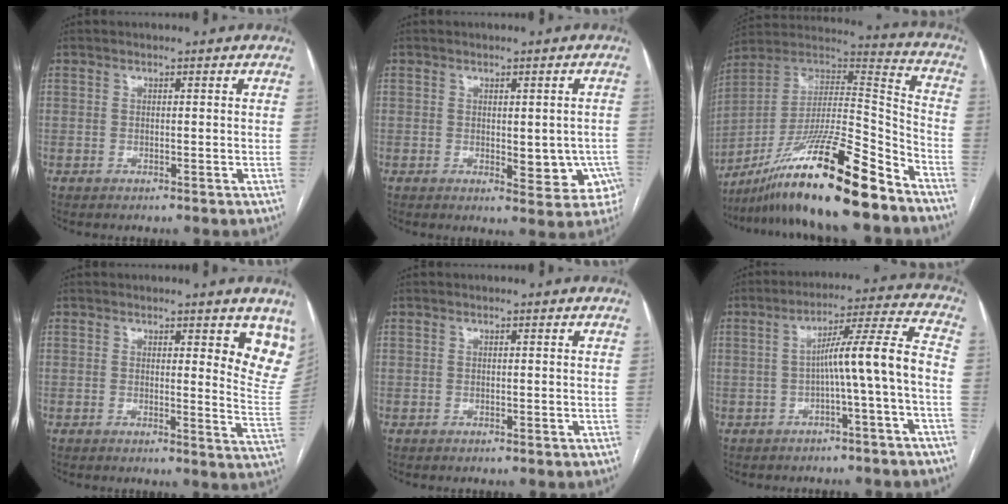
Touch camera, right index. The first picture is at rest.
{"total": 7.3, "force": [-1.7, 3.6, 6.1], "torque": [-0.050, 0.004, -0.013]}
{"total": 23.2, "force": [-16.7, 1.5, 16.0], "torque": [-0.278, -0.005, -0.295]}
{"total": 8.4, "force": [5.8, 1.9, 5.7], "torque": [-0.049, -0.031, 0.046]}
{"total": 0.0}
{"total": 9.2, "force": [-2.1, -1.1, 8.9], "torque": [-0.132, 0.031, -0.030]}